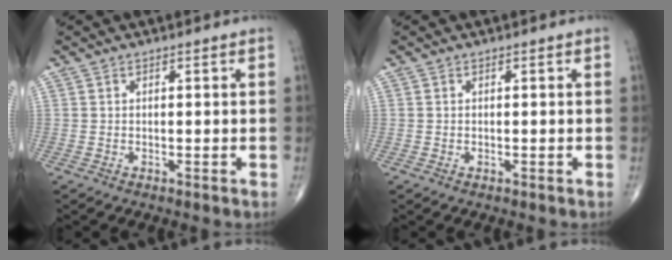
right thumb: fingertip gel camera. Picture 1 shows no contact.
{"total": 0.0}